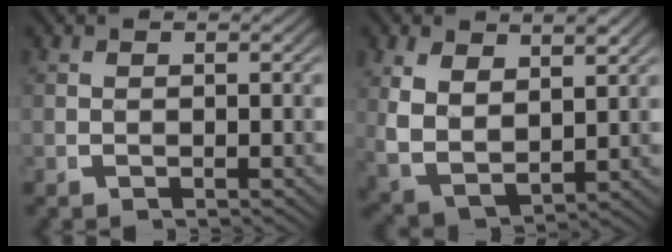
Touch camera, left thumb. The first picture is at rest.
{"total": 7.3, "force": [0.6, 5.6, 4.7], "torque": [-0.131, -0.037, 0.033]}